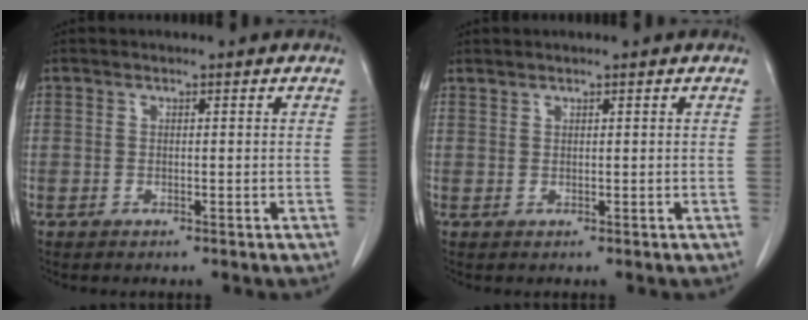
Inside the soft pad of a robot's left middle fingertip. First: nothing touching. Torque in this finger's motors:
{"motor_torque": [-0.08, -0.37, -0.05, 0.00]}